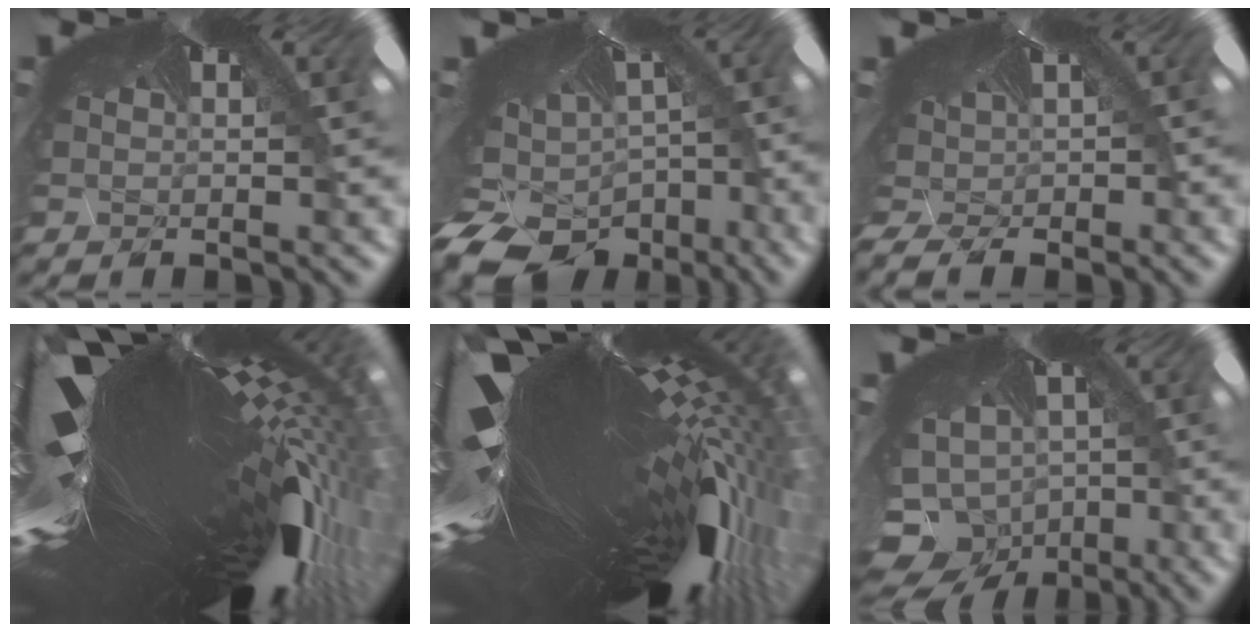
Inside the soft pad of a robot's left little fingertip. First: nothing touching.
{"total": 11.0, "force": [-10.5, 3.0, 1.5], "torque": [-0.019, -0.078, -0.160]}
{"total": 3.2, "force": [-2.5, 0.6, 1.9], "torque": [-0.056, -0.031, -0.016]}
{"total": 6.9, "force": [-5.2, 0.0, 4.5], "torque": [-0.108, -0.099, -0.033]}
{"total": 6.7, "force": [-4.7, -0.4, 4.8], "torque": [-0.096, -0.100, -0.028]}
{"total": 10.3, "force": [-9.3, 4.1, 1.5], "torque": [-0.029, -0.077, -0.134]}